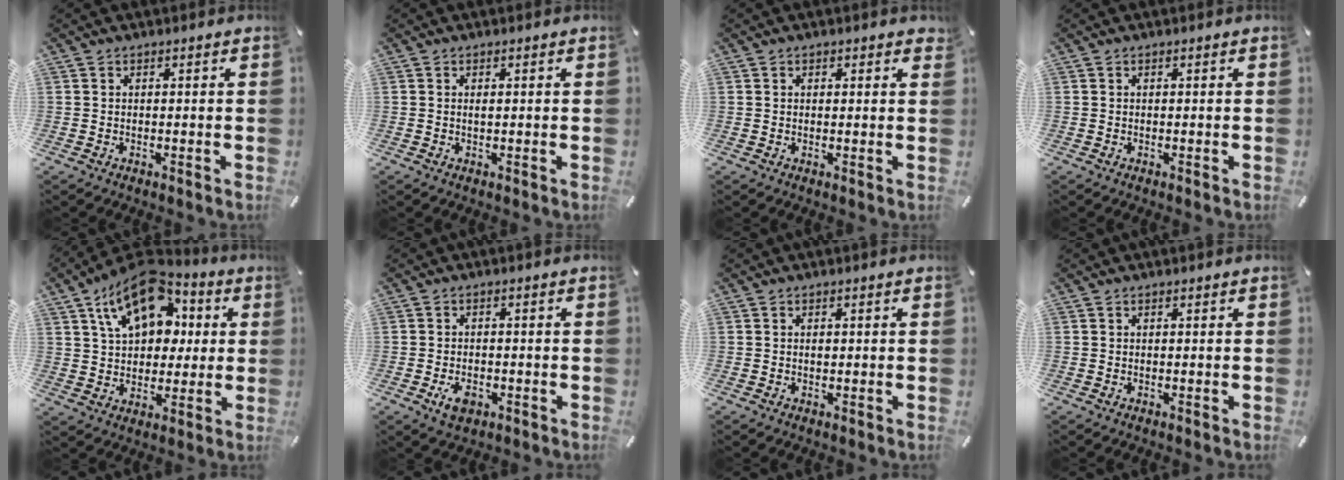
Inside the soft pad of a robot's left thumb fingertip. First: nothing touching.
{"total": 0.8, "force": [0.2, 0.2, 0.8], "torque": [-0.015, 0.000, 0.003]}
{"total": 0.9, "force": [0.5, 0.6, 0.4], "torque": [-0.001, 0.000, 0.007]}
{"total": 0.0}
{"total": 17.0, "force": [7.6, 11.4, 10.2], "torque": [-0.175, -0.027, 0.136]}
{"total": 4.0, "force": [-1.7, 2.5, 2.6], "torque": [-0.056, 0.006, -0.032]}
{"total": 0.6, "force": [0.1, 0.4, 0.5], "torque": [-0.011, 0.000, 0.000]}
{"total": 0.0}